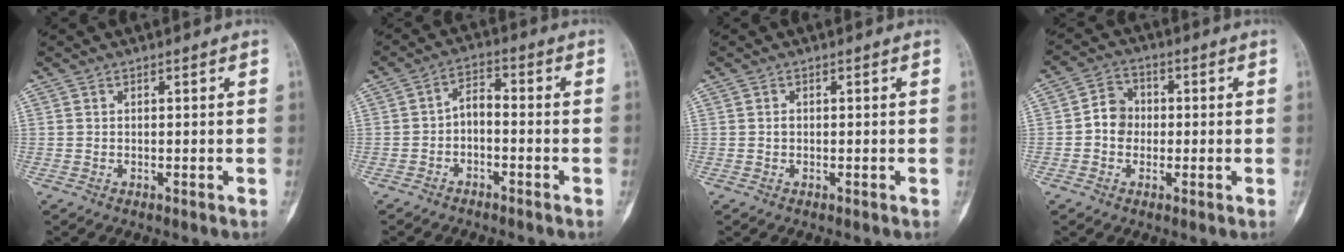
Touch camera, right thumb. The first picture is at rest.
{"total": 4.2, "force": [-1.7, 2.2, 3.2], "torque": [-0.046, 0.033, -0.037]}
{"total": 0.6, "force": [0.0, 0.5, 0.4], "torque": [-0.007, 0.001, -0.002]}
{"total": 5.6, "force": [-0.4, 4.9, 2.7], "torque": [-0.026, 0.015, -0.017]}